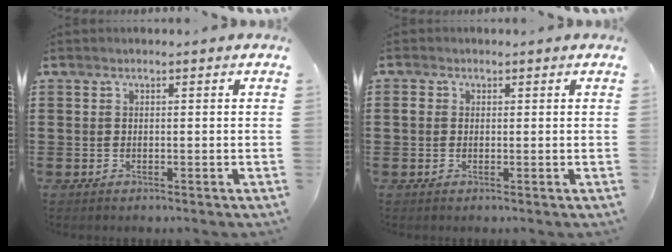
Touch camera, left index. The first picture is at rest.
{"total": 1.4, "force": [0.1, 1.2, 0.7], "torque": [-0.017, 0.006, 0.002]}